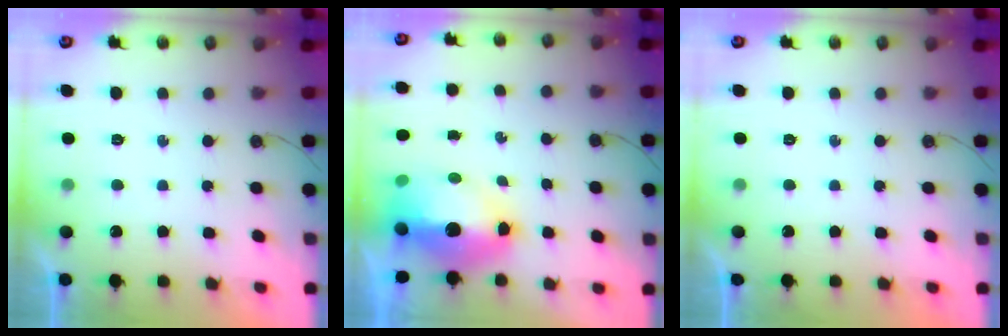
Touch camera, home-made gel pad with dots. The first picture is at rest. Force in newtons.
{"total": 12.5, "press": 12.4, "slide": 1.1}
{"total": 0.0}